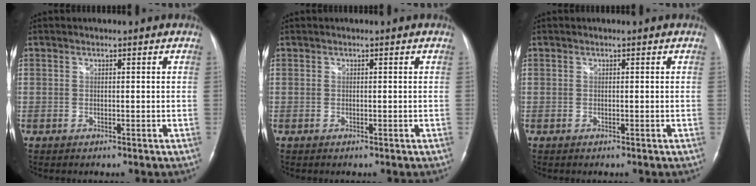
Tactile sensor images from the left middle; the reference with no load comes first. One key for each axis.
{"total": 0.0}
{"total": 0.0}